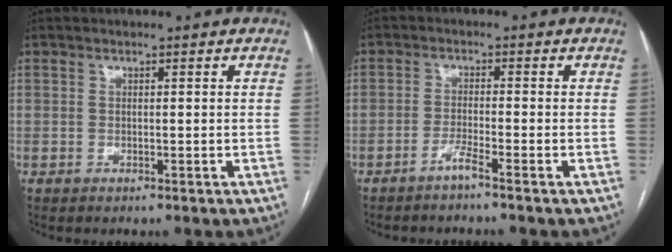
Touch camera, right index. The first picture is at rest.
{"total": 2.4, "force": [-1.8, -0.7, 1.3], "torque": [-0.030, 0.000, -0.039]}